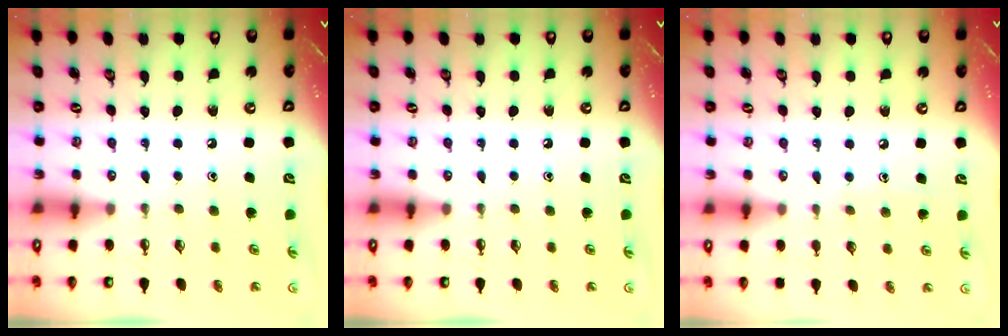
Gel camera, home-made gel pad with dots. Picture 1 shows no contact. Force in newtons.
{"total": 0.0}
{"total": 3.9, "press": 3.8, "slide": 0.4}